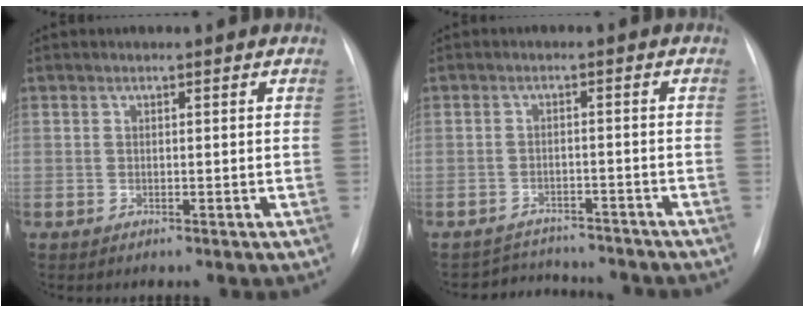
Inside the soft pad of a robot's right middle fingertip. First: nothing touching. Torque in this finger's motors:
{"motor_torque": [-0.48, -0.16, -0.01, 0.00]}